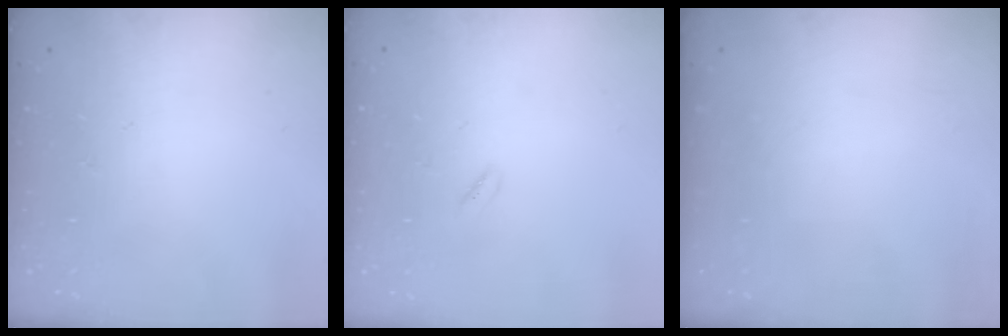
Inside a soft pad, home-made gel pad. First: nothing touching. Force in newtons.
{"total": 0.9, "press": 0.8, "slide": 0.5}
{"total": 0.0}